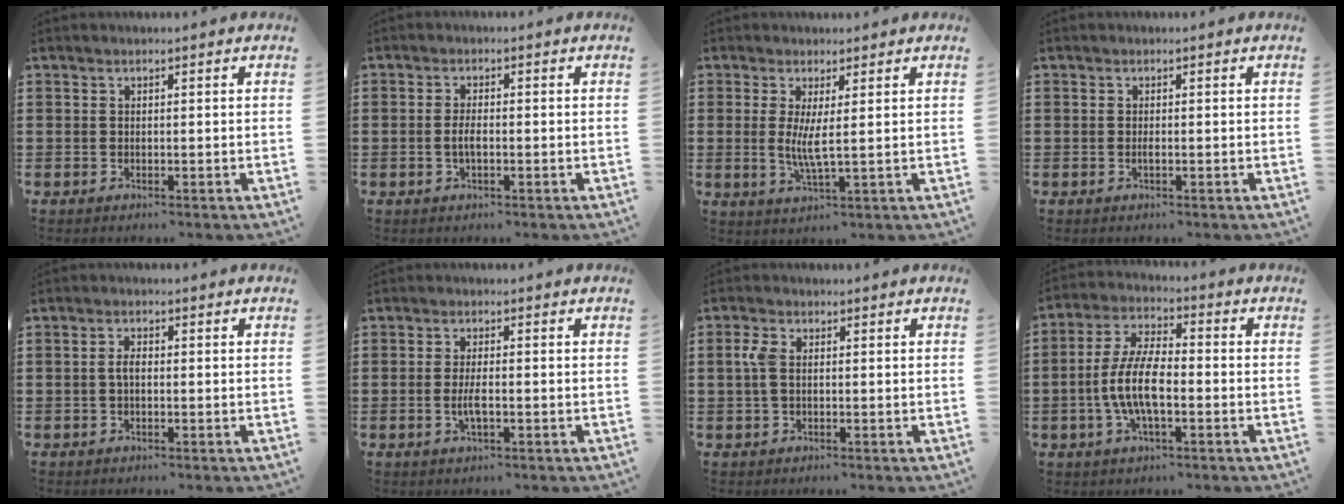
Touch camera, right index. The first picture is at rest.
{"total": 2.3, "force": [-0.4, 0.8, 2.1], "torque": [-0.047, -0.003, -0.009]}
{"total": 4.0, "force": [0.6, 0.3, 4.0], "torque": [-0.076, -0.007, 0.011]}
{"total": 0.7, "force": [-0.2, 0.1, 0.6], "torque": [-0.012, -0.005, -0.002]}
{"total": 1.9, "force": [-0.3, 0.7, 1.7], "torque": [-0.040, -0.003, -0.008]}
{"total": 3.1, "force": [-0.7, 0.8, 2.9], "torque": [-0.065, -0.006, -0.017]}
{"total": 3.0, "force": [0.2, 1.6, 2.6], "torque": [-0.069, 0.002, -0.002]}
{"total": 8.8, "force": [-2.1, 3.4, 7.9], "torque": [-0.181, -0.008, -0.047]}